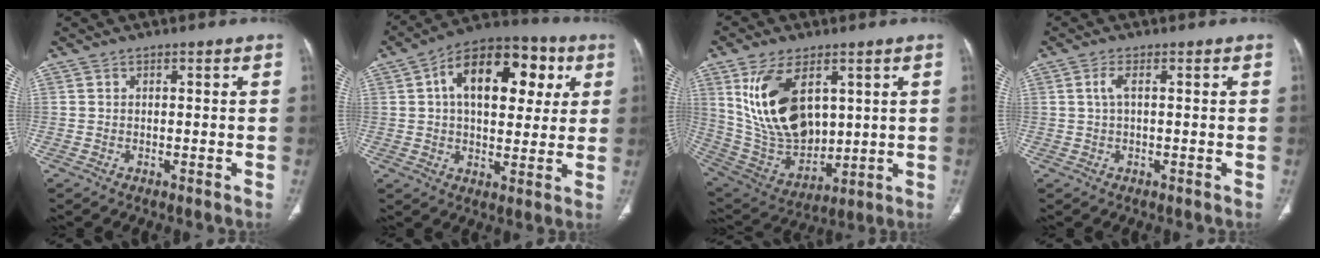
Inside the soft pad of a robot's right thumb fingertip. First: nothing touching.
{"total": 19.2, "force": [5.2, 11.2, 14.8], "torque": [-0.183, 0.015, 0.070]}
{"total": 18.7, "force": [5.9, 11.0, 13.9], "torque": [-0.236, -0.026, 0.136]}
{"total": 2.0, "force": [0.3, 0.6, 1.8], "torque": [-0.050, 0.008, 0.009]}